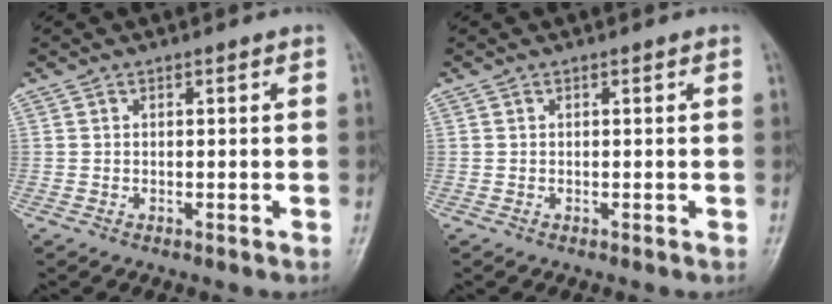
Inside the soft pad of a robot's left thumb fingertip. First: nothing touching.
{"total": 0.0}